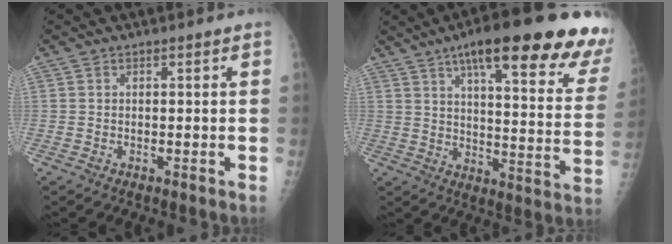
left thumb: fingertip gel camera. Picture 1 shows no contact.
{"total": 26.8, "force": [17.5, 5.3, 19.6], "torque": [-0.238, -0.050, 0.229]}